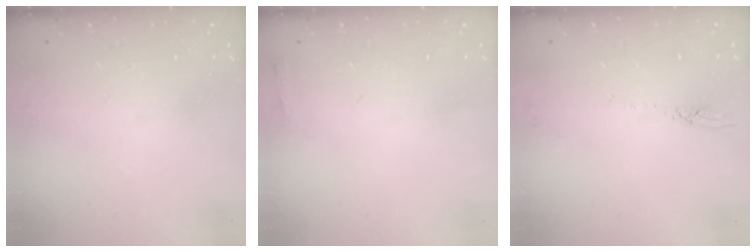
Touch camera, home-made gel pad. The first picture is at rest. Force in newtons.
{"total": 2.3, "press": 2.3, "slide": 0.5}
{"total": 2.7, "press": 2.7, "slide": 0.2}